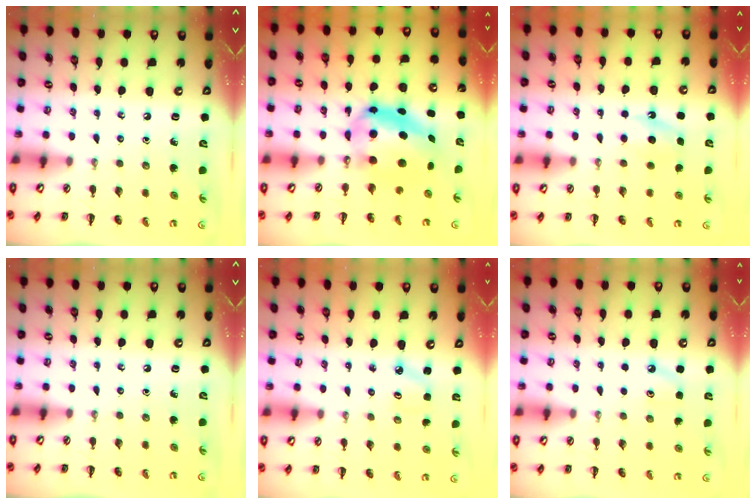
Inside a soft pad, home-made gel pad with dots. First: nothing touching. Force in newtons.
{"total": 7.8, "press": 7.5, "slide": 1.9}
{"total": 5.2, "press": 5.0, "slide": 1.5}
{"total": 0.0}
{"total": 2.5, "press": 2.4, "slide": 0.5}
{"total": 6.0, "press": 5.8, "slide": 1.6}